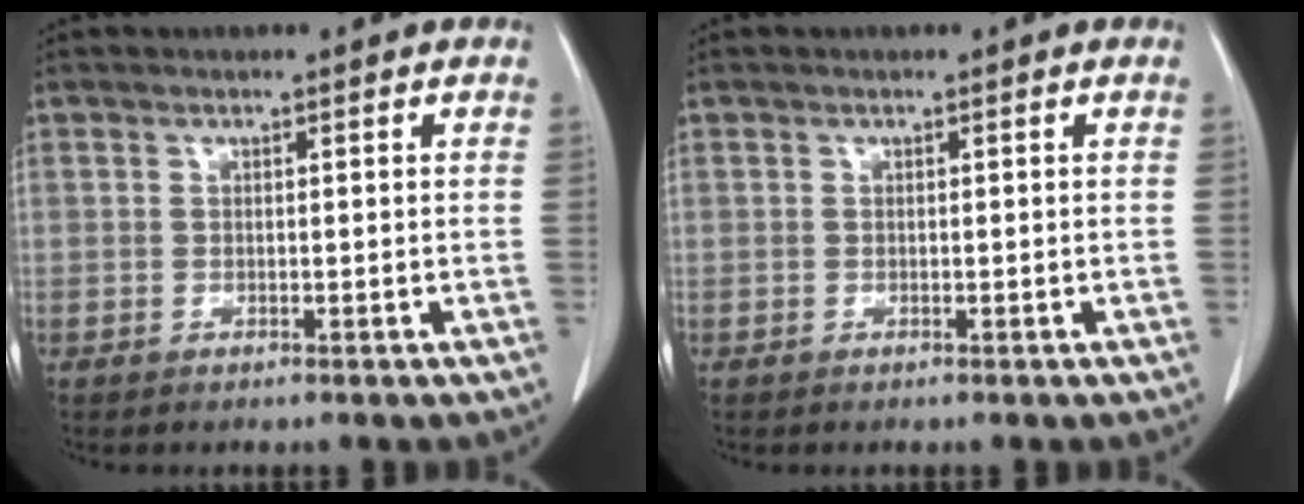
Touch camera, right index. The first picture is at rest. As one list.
[{"total": 0.0}]